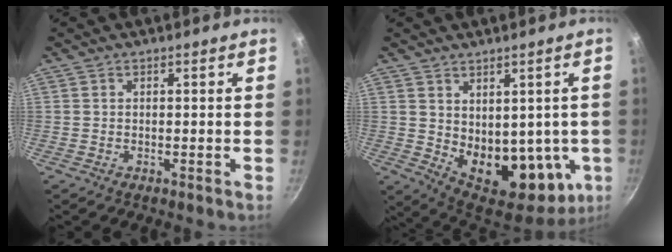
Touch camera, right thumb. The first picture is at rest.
{"total": 16.3, "force": [0.3, 10.5, 12.5], "torque": [-0.138, -0.033, 0.035]}